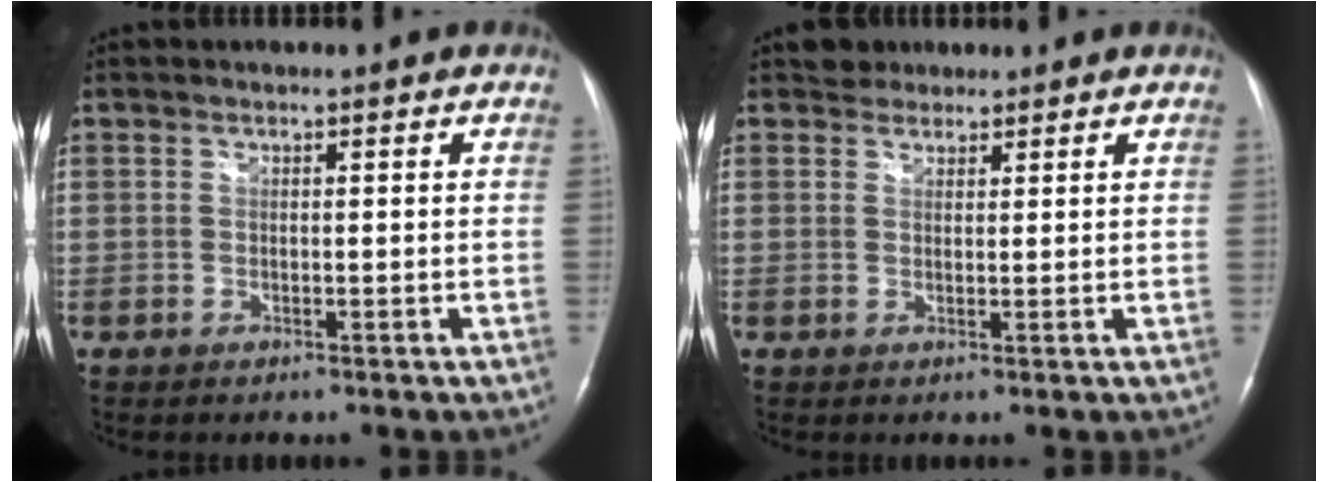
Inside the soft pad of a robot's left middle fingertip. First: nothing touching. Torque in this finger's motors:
{"motor_torque": [0.03, -0.02, -0.07, 0.00]}